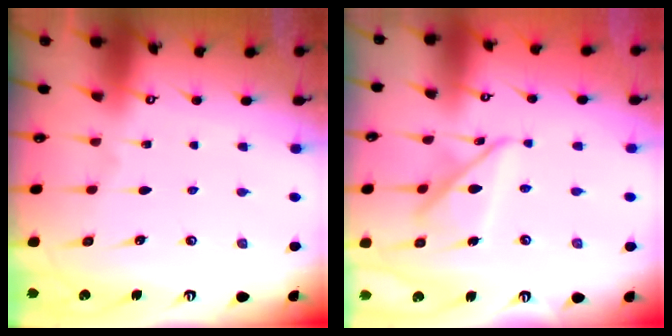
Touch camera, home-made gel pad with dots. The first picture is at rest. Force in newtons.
{"total": 10.4, "press": 10.4, "slide": 0.9}